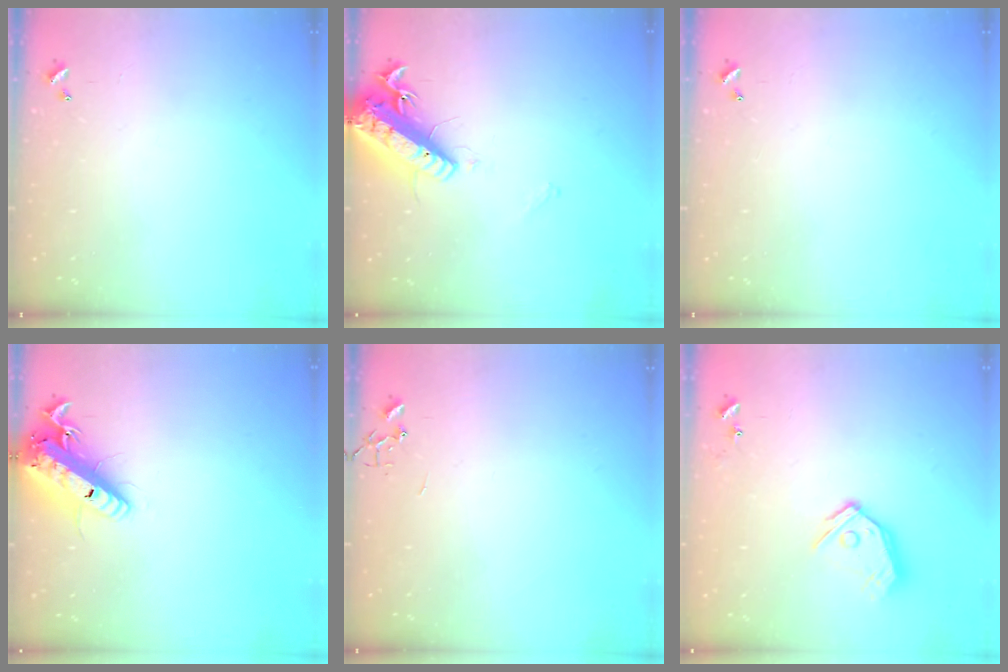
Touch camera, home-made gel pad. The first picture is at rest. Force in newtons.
{"total": 16.3, "press": 15.9, "slide": 3.8}
{"total": 0.0}
{"total": 17.3, "press": 17.0, "slide": 3.4}
{"total": 0.0}
{"total": 13.2, "press": 13.1, "slide": 1.6}